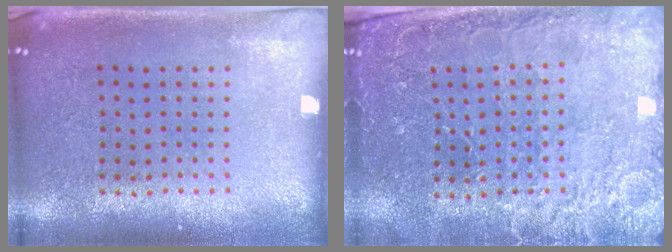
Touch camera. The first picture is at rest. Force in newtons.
{"total": 3.0, "press": 3.0, "slide": 0.5}